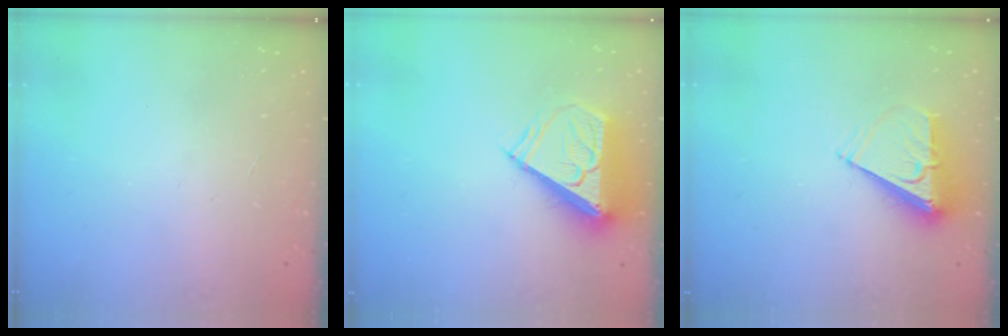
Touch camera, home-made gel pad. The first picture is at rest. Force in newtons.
{"total": 8.8, "press": 8.6, "slide": 1.4}
{"total": 7.1, "press": 7.0, "slide": 0.7}